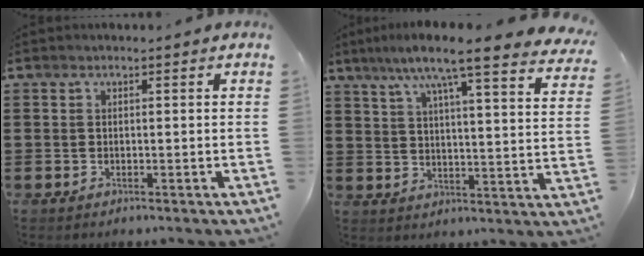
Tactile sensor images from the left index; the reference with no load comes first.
{"total": 9.2, "force": [7.2, 0.1, 5.6], "torque": [-0.129, -0.037, 0.114]}